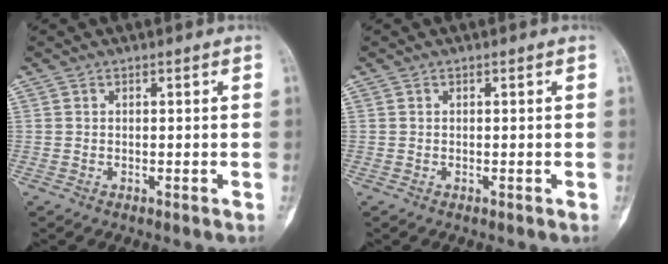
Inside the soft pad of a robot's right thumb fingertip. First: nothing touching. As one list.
[{"total": 0.0}]